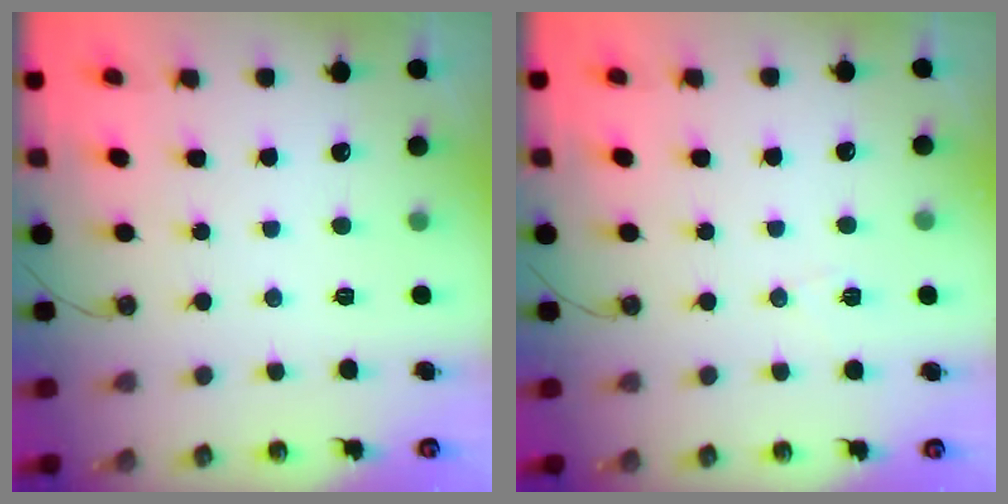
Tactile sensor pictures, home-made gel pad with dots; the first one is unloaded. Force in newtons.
{"total": 5.2, "press": 4.9, "slide": 1.7}